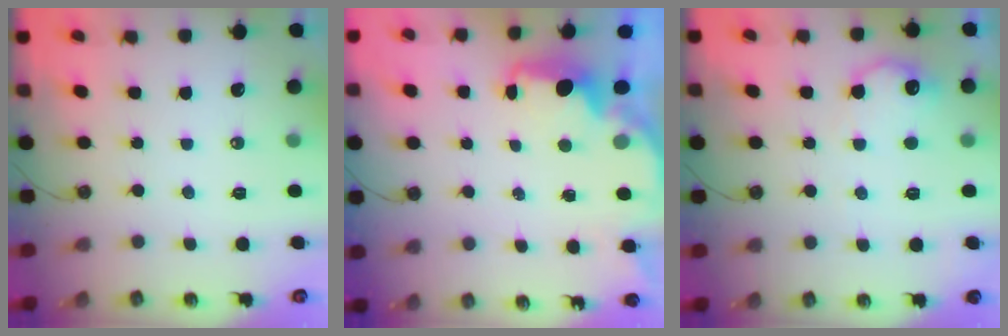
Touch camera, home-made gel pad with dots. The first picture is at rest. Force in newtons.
{"total": 2.8, "press": 2.7, "slide": 0.9}
{"total": 10.4, "press": 10.4, "slide": 0.3}